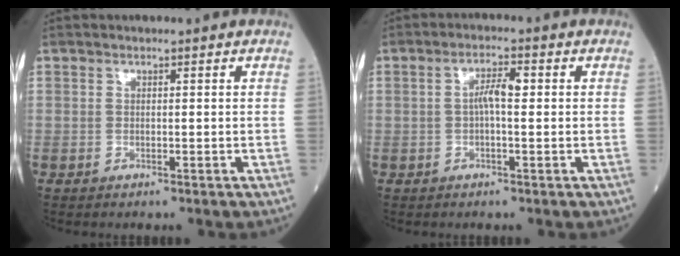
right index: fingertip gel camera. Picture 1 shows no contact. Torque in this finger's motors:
{"motor_torque": [0.06, 0.00, 0.07, 0.06]}